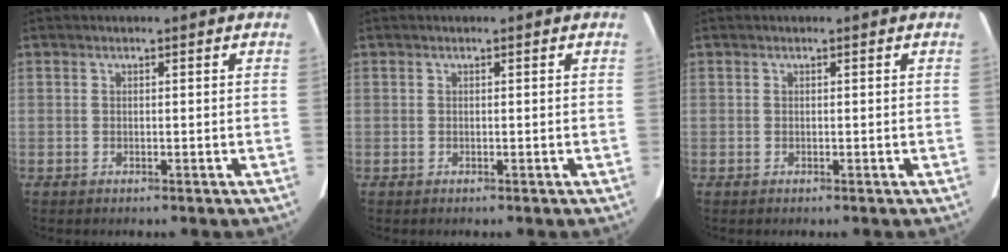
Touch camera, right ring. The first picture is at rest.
{"total": 0.0}
{"total": 0.0}